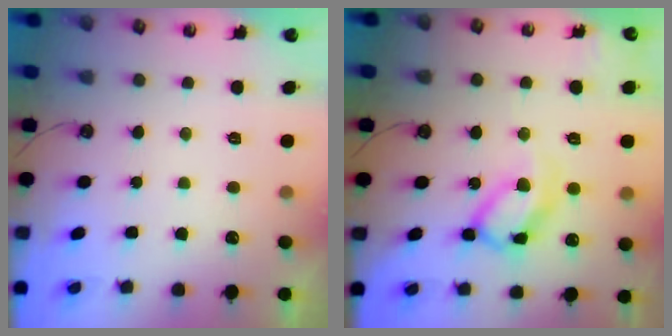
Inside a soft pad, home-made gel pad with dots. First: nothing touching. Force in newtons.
{"total": 14.5, "press": 14.5, "slide": 1.2}